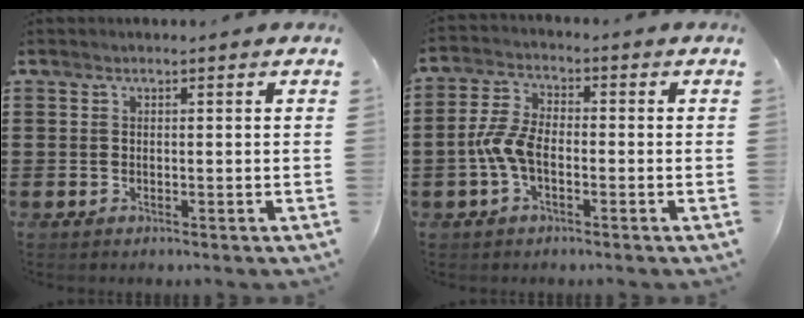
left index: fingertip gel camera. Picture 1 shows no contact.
{"total": 5.7, "force": [-2.0, 2.7, 4.6], "torque": [-0.113, 0.002, -0.044]}